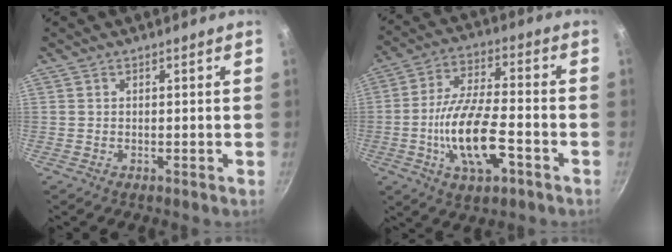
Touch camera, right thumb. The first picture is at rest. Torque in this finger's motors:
{"motor_torque": [1.45, 1.28, 1.79, -0.63, 0.59]}